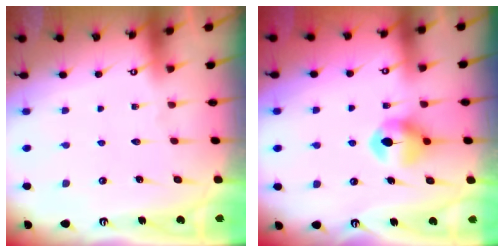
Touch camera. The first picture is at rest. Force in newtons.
{"total": 8.4, "press": 8.4, "slide": 0.3}